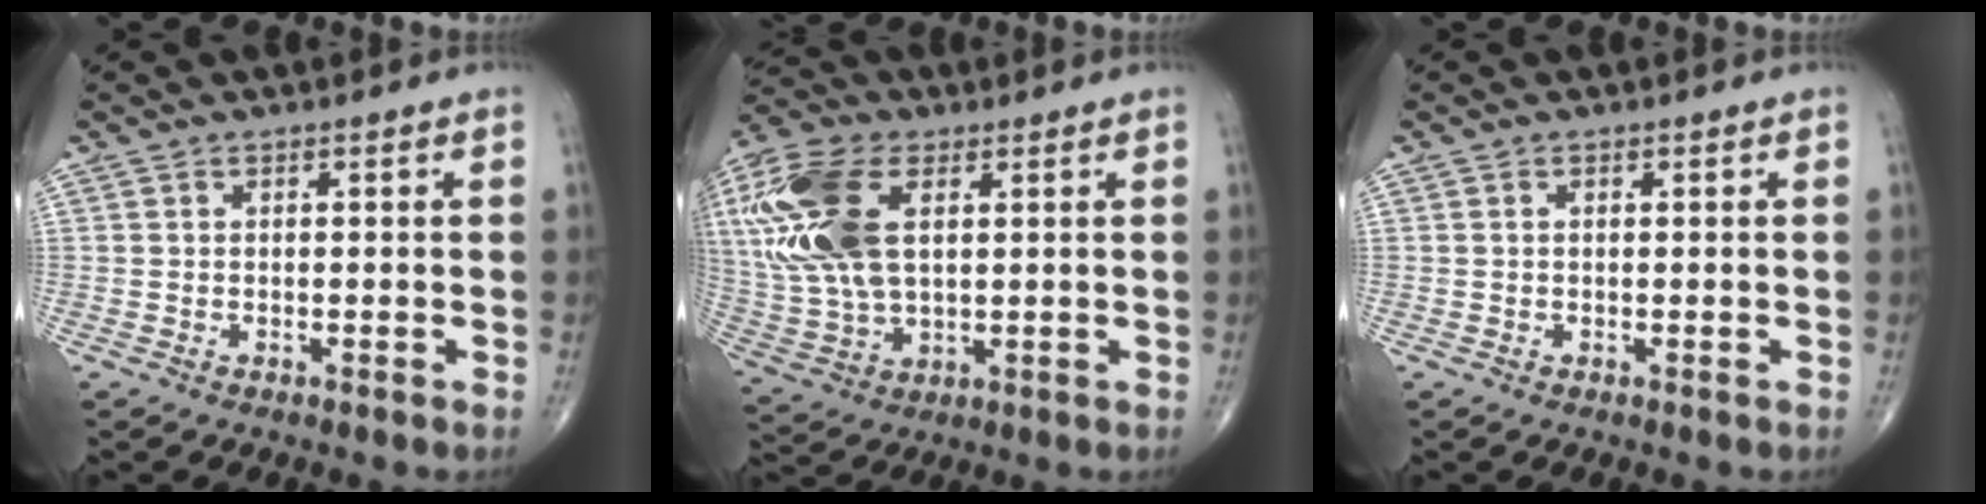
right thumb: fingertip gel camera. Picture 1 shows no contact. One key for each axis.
{"total": 22.0, "fx": 6.2, "fy": 12.1, "fz": 17.3, "tx": -0.401, "ty": -0.005, "tz": 0.119}
{"total": 0.0}